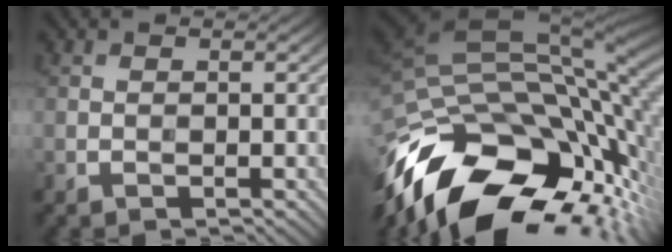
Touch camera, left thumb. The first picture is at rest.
{"total": 18.5, "force": [-8.9, 10.2, 12.6], "torque": [-0.263, -0.025, -0.130]}